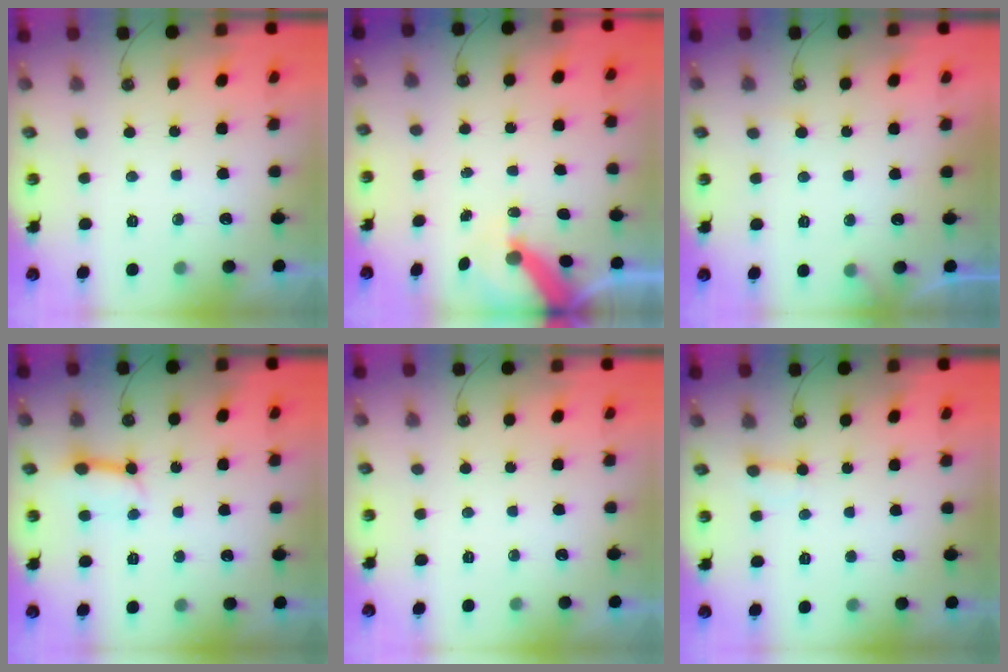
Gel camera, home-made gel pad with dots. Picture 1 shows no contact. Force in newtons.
{"total": 8.0, "press": 8.0, "slide": 0.8}
{"total": 6.0, "press": 6.0, "slide": 0.3}
{"total": 7.2, "press": 7.2, "slide": 0.8}
{"total": 0.0}
{"total": 2.2, "press": 2.2, "slide": 0.2}